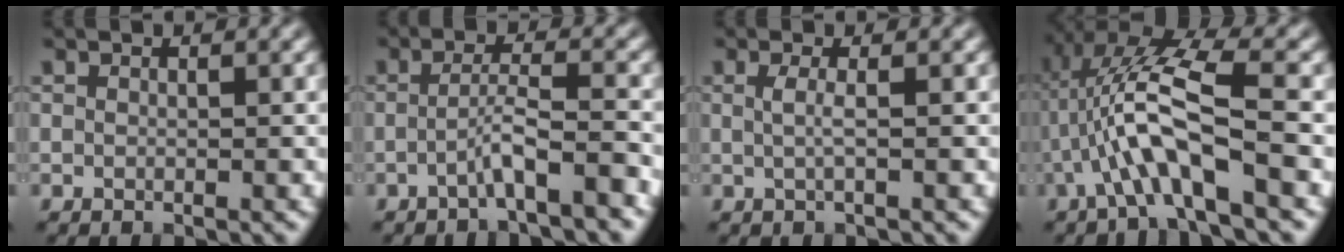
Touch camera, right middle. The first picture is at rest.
{"total": 3.2, "force": [-1.8, 0.2, 2.7], "torque": [-0.048, 0.017, -0.038]}
{"total": 1.4, "force": [0.0, 0.3, 1.3], "torque": [-0.026, -0.001, -0.003]}
{"total": 7.1, "force": [-1.6, 1.8, 6.7], "torque": [-0.142, 0.020, -0.033]}